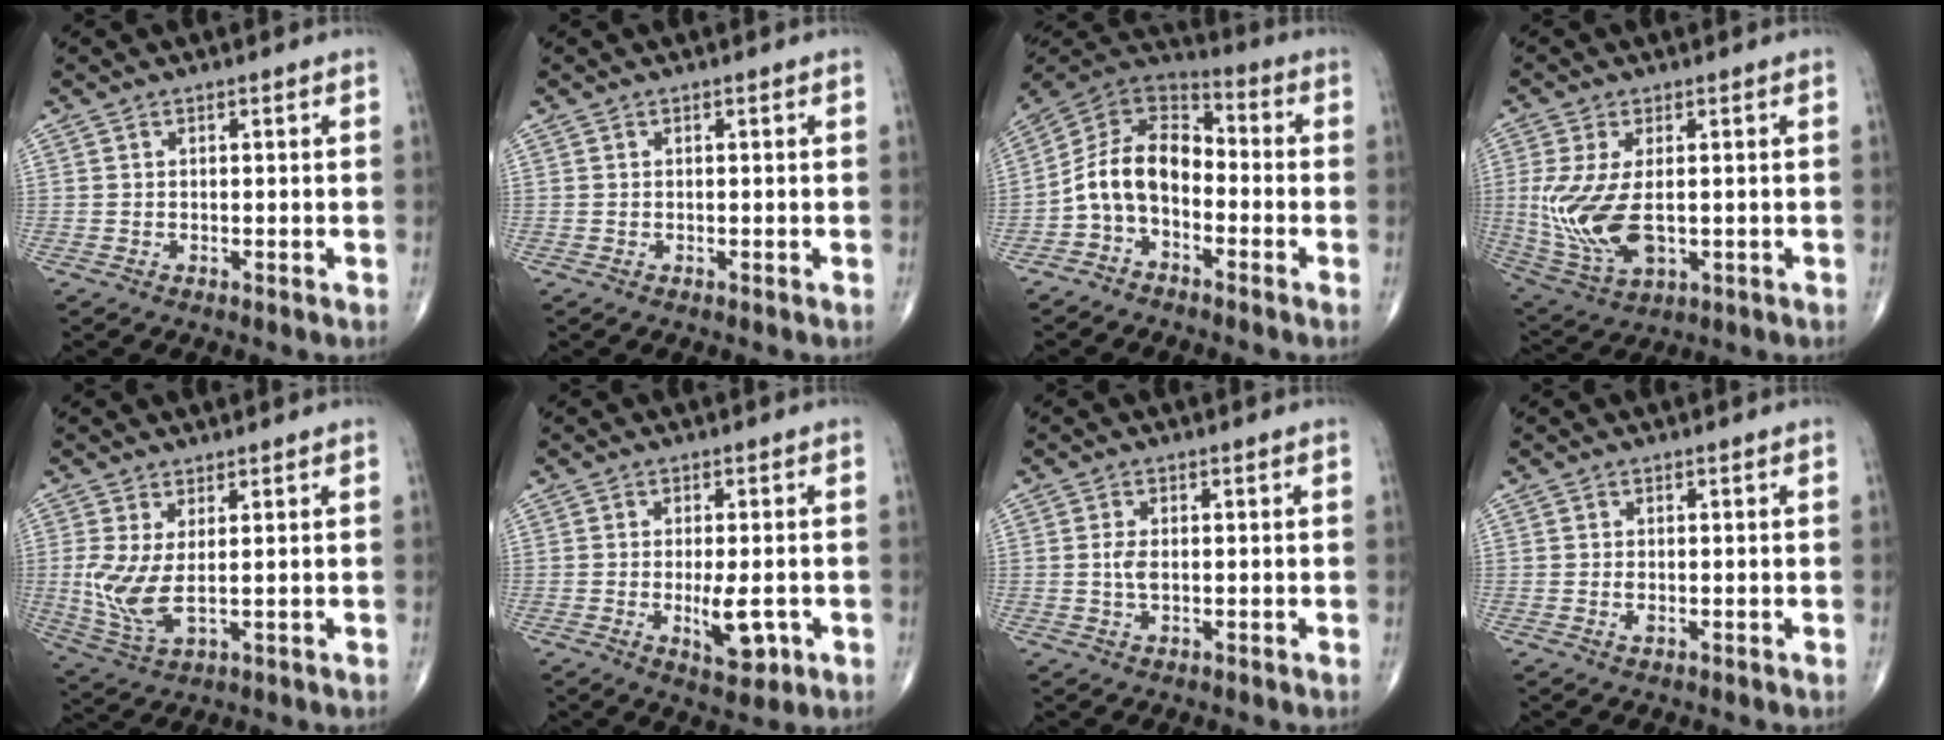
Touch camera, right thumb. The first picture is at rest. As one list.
[{"total": 0.0}, {"total": 11.4, "force": [-3.1, 7.5, 8.0], "torque": [-0.131, 0.066, -0.074]}, {"total": 12.8, "force": [-0.7, 6.7, 10.9], "torque": [-0.238, -0.016, 0.004]}, {"total": 7.4, "force": [0.6, 2.8, 6.8], "torque": [-0.165, -0.017, 0.023]}, {"total": 6.3, "force": [-1.4, 2.4, 5.6], "torque": [-0.080, -0.010, -0.015]}, {"total": 2.3, "force": [0.0, 1.1, 2.0], "torque": [-0.044, -0.001, -0.002]}, {"total": 1.0, "force": [-0.2, 0.5, 0.8], "torque": [-0.018, -0.003, -0.004]}]